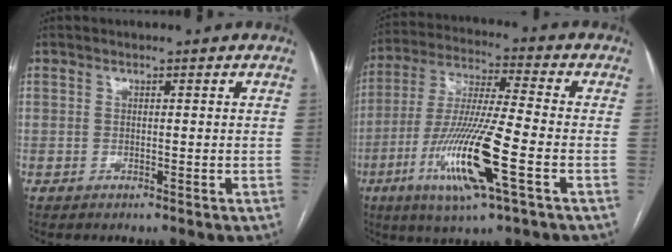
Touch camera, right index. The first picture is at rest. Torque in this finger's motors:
{"motor_torque": [2.14, 0.00, 0.75, 0.21]}